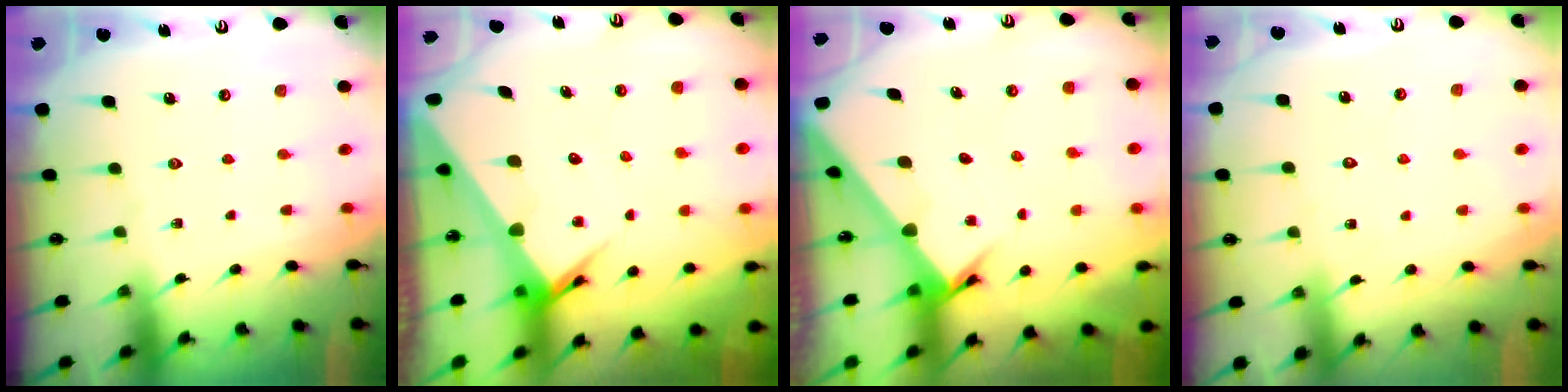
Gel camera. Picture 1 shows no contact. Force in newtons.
{"total": 5.4, "press": 5.4, "slide": 0.5}
{"total": 2.5, "press": 2.5, "slide": 0.2}
{"total": 4.7, "press": 4.6, "slide": 0.5}